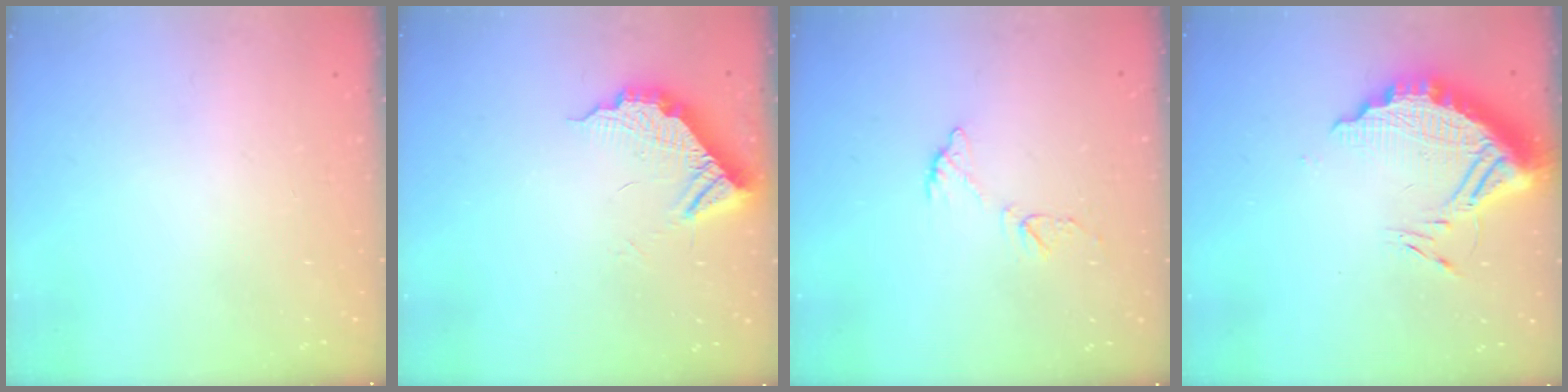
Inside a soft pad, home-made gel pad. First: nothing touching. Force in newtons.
{"total": 9.5, "press": 9.5, "slide": 0.5}
{"total": 6.6, "press": 6.6, "slide": 0.7}
{"total": 14.5, "press": 14.4, "slide": 1.1}